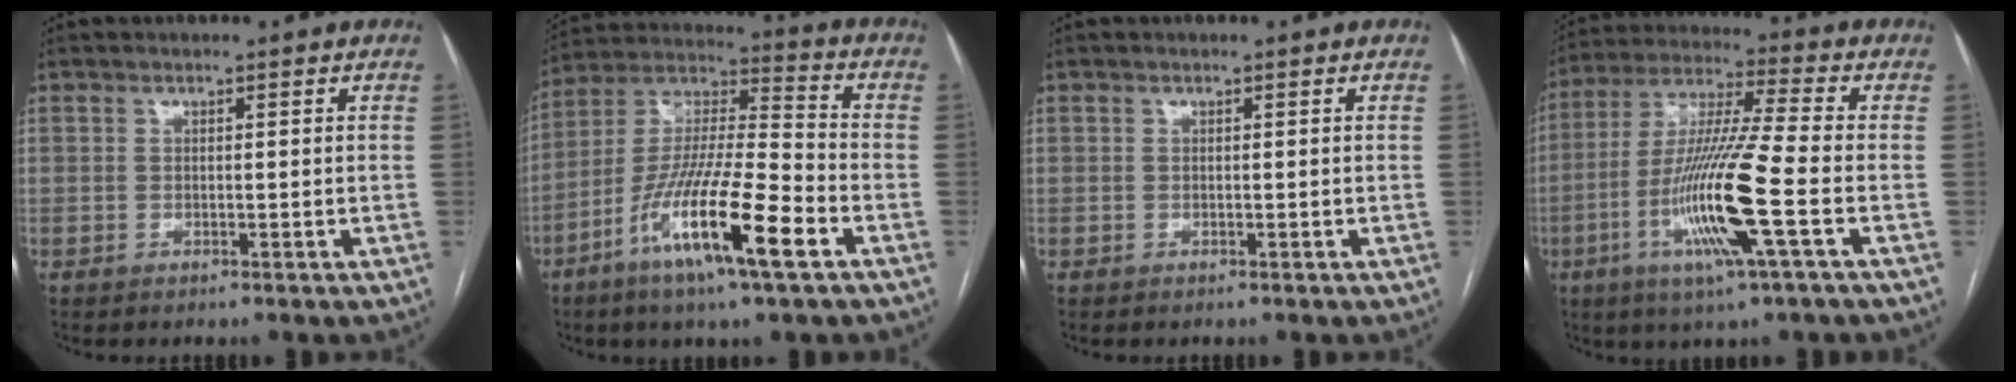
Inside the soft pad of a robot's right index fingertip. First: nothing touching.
{"total": 17.9, "force": [-8.2, 1.6, 15.8], "torque": [-0.309, -0.024, -0.151]}
{"total": 0.0}
{"total": 15.7, "force": [-4.8, -0.3, 15.0], "torque": [-0.302, -0.013, -0.095]}